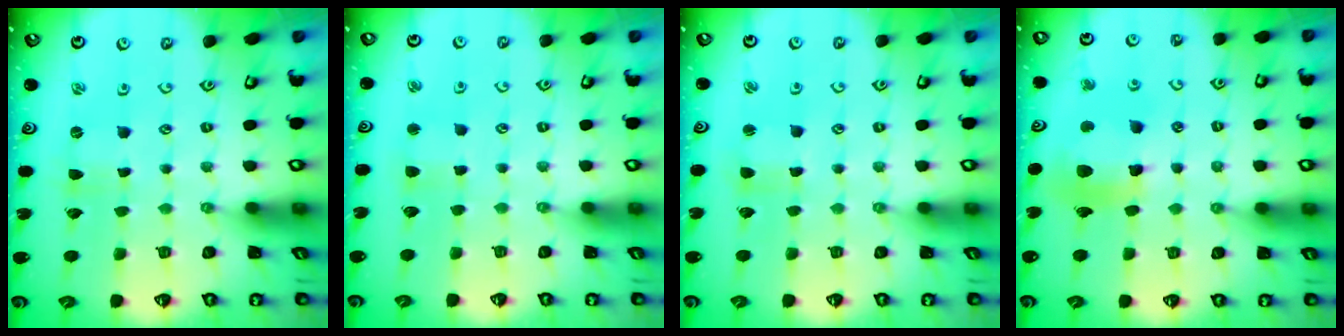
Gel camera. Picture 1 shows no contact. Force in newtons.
{"total": 2.8, "press": 2.8, "slide": 0.2}
{"total": 1.7, "press": 1.7, "slide": 0.4}
{"total": 13.1, "press": 13.0, "slide": 1.5}